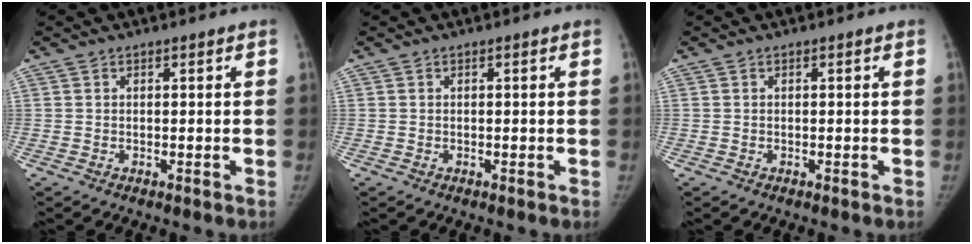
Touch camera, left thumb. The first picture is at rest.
{"total": 0.0}
{"total": 0.0}